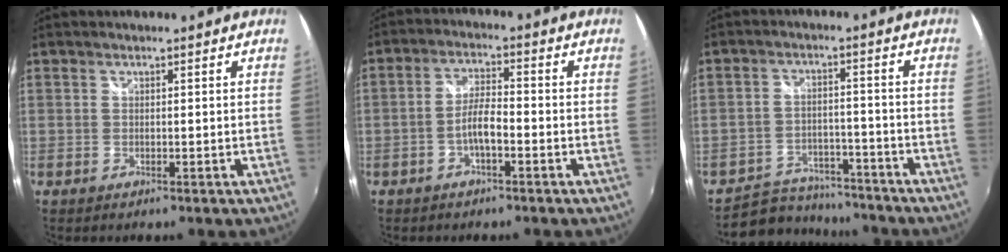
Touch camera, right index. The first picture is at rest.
{"total": 4.5, "force": [-2.1, 1.1, 3.9], "torque": [-0.080, 0.008, -0.038]}
{"total": 10.2, "force": [-9.0, 4.6, 1.5], "torque": [-0.051, 0.019, -0.128]}